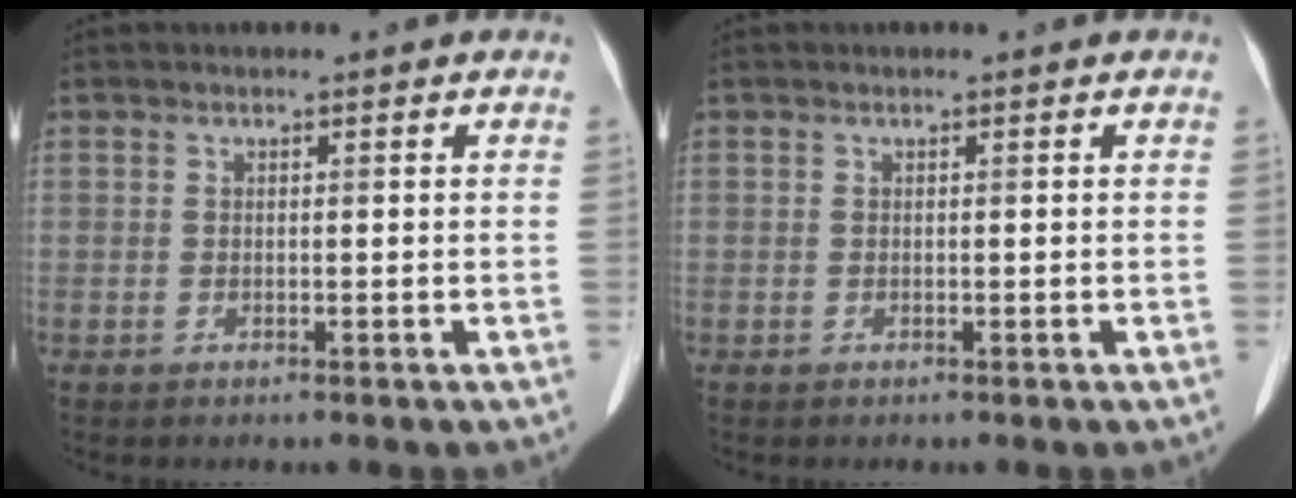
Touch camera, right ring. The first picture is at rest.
{"total": 0.0}